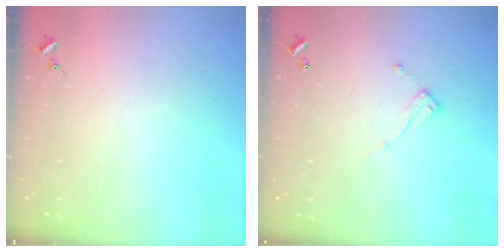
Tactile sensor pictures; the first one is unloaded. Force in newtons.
{"total": 6.6, "press": 6.6, "slide": 0.1}